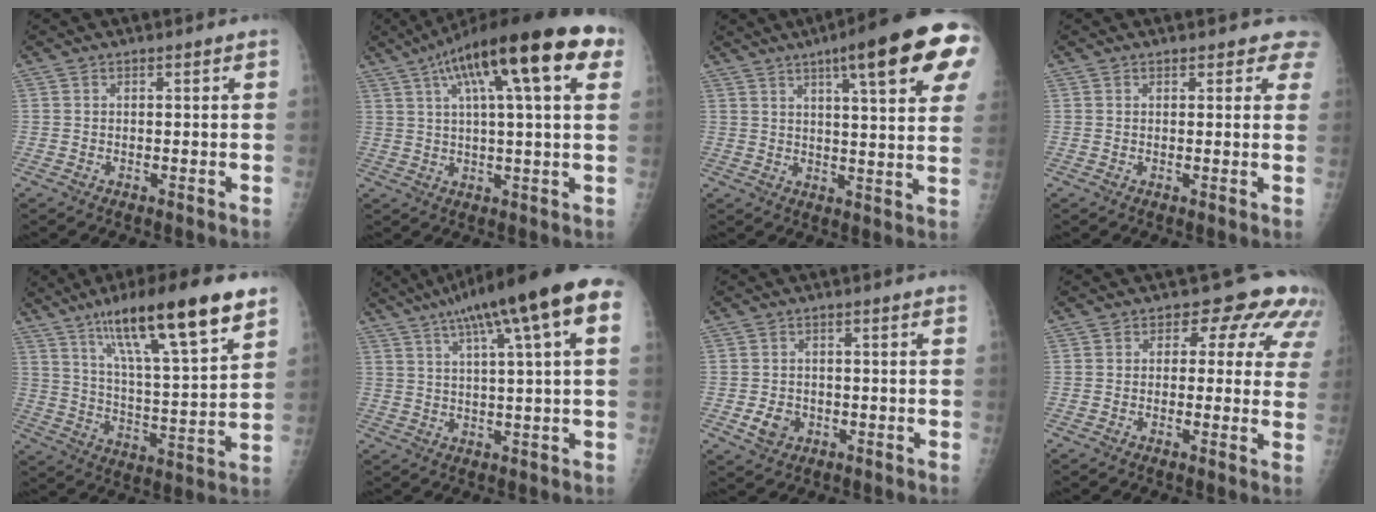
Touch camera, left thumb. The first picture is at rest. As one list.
[{"total": 22.1, "force": [9.5, 5.3, 19.3], "torque": [-0.296, 0.028, 0.142]}, {"total": 19.5, "force": [9.3, 3.5, 16.8], "torque": [-0.216, -0.014, 0.120]}, {"total": 3.5, "force": [3.0, 1.8, 0.5], "torque": [0.034, -0.012, 0.016]}, {"total": 21.7, "force": [13.2, 3.9, 16.8], "torque": [-0.259, -0.042, 0.222]}, {"total": 18.4, "force": [8.4, 2.8, 16.1], "torque": [-0.252, 0.024, 0.120]}, {"total": 3.8, "force": [-1.3, 3.1, 1.8], "torque": [-0.020, 0.003, -0.015]}, {"total": 9.5, "force": [4.2, 6.0, 6.0], "torque": [-0.018, -0.007, 0.030]}]